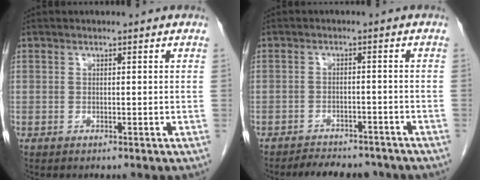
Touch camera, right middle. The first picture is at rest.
{"total": 8.4, "force": [-7.7, 2.7, 2.3], "torque": [-0.030, 0.001, -0.096]}